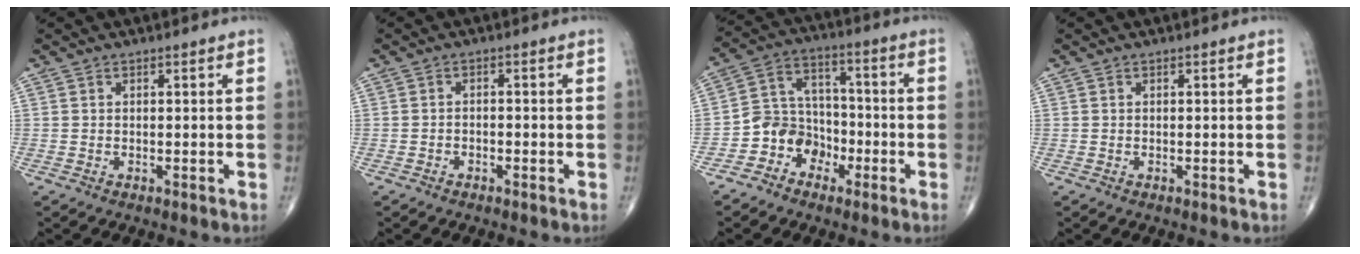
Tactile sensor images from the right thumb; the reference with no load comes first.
{"total": 1.0, "force": [-0.7, 0.6, 0.4], "torque": [-0.007, 0.006, -0.014]}
{"total": 8.5, "force": [-3.9, 7.2, 2.4], "torque": [-0.001, 0.053, -0.078]}
{"total": 0.0}